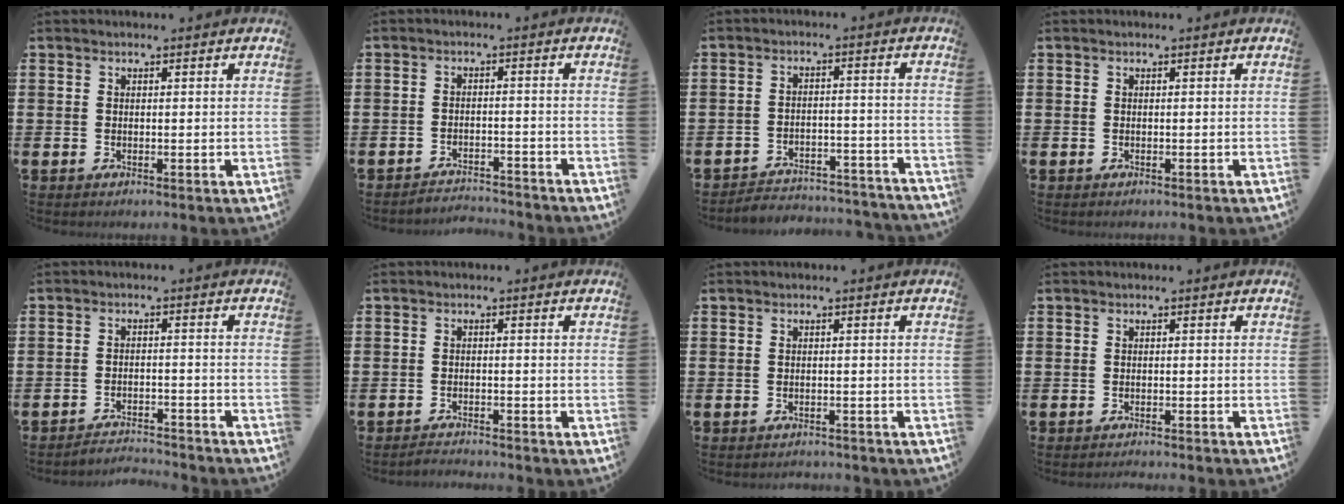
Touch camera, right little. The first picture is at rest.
{"total": 2.5, "force": [-2.5, 0.0, -0.2], "torque": [-0.004, 0.004, -0.054]}
{"total": 3.9, "force": [-3.9, 0.6, 0.3], "torque": [-0.010, 0.009, -0.082]}
{"total": 0.0}
{"total": 2.8, "force": [-2.7, -0.1, -0.2], "torque": [-0.002, 0.004, -0.060]}
{"total": 1.4, "force": [-1.4, -0.1, 0.0], "torque": [-0.004, 0.003, -0.030]}
{"total": 0.9, "force": [-0.9, 0.1, -0.1], "torque": [-0.002, 0.000, -0.019]}
{"total": 0.9, "force": [-0.9, -0.2, -0.1], "torque": [0.001, 0.000, -0.019]}